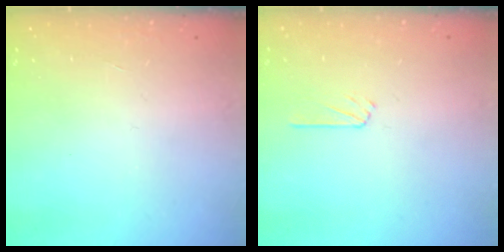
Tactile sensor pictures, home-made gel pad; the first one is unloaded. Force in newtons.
{"total": 2.5, "press": 2.5, "slide": 0.2}